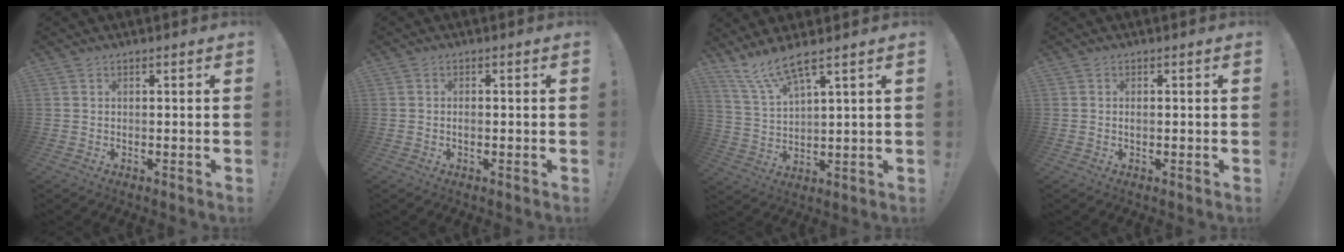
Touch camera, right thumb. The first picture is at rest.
{"total": 0.9, "force": [-0.4, 0.5, 0.6], "torque": [-0.015, 0.003, -0.007]}
{"total": 9.0, "force": [7.0, 1.4, 5.6], "torque": [-0.112, -0.033, 0.128]}
{"total": 0.6, "force": [-0.1, 0.3, 0.5], "torque": [-0.013, 0.003, -0.002]}